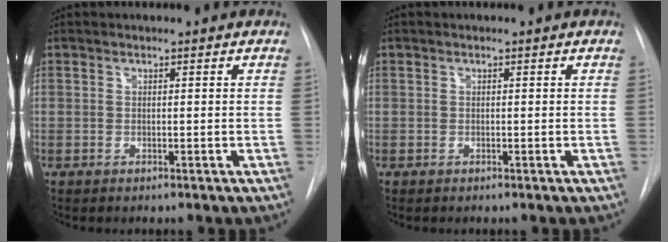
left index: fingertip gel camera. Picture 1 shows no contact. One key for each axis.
{"total": 0.0}